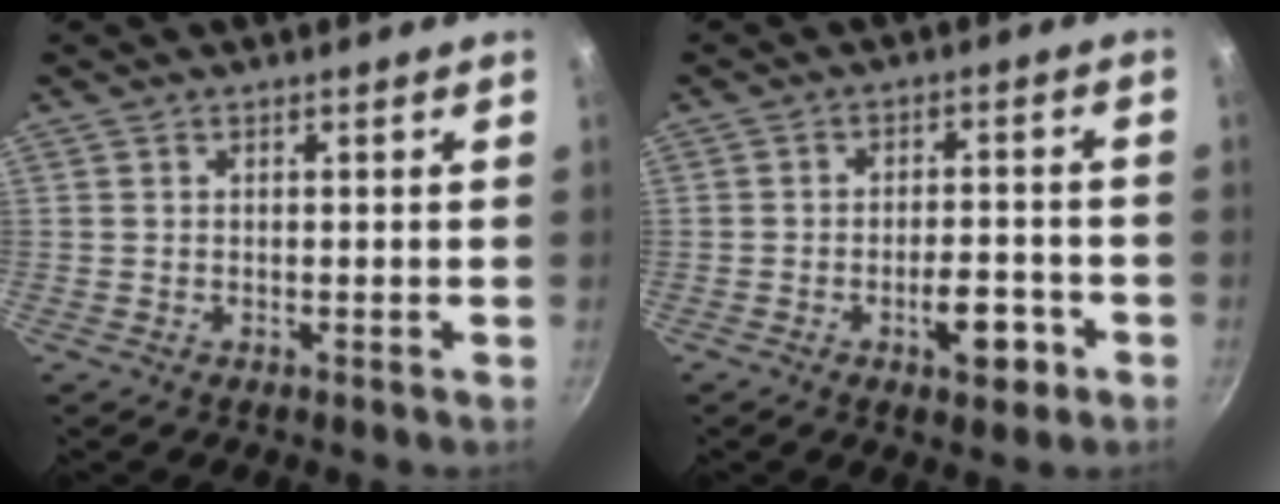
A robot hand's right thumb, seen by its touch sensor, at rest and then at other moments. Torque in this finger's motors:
{"motor_torque": [0.87, 0.48, 0.77, -0.54, 0.14]}